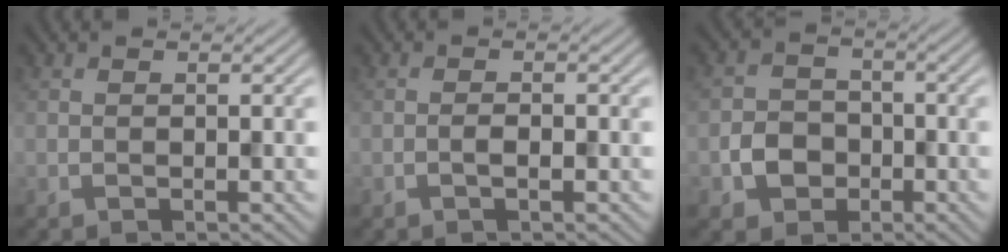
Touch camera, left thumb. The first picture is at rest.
{"total": 1.1, "force": [-0.5, 0.2, 0.9], "torque": [-0.017, 0.002, -0.009]}
{"total": 4.3, "force": [-1.6, 3.5, 1.7], "torque": [-0.031, -0.002, -0.035]}